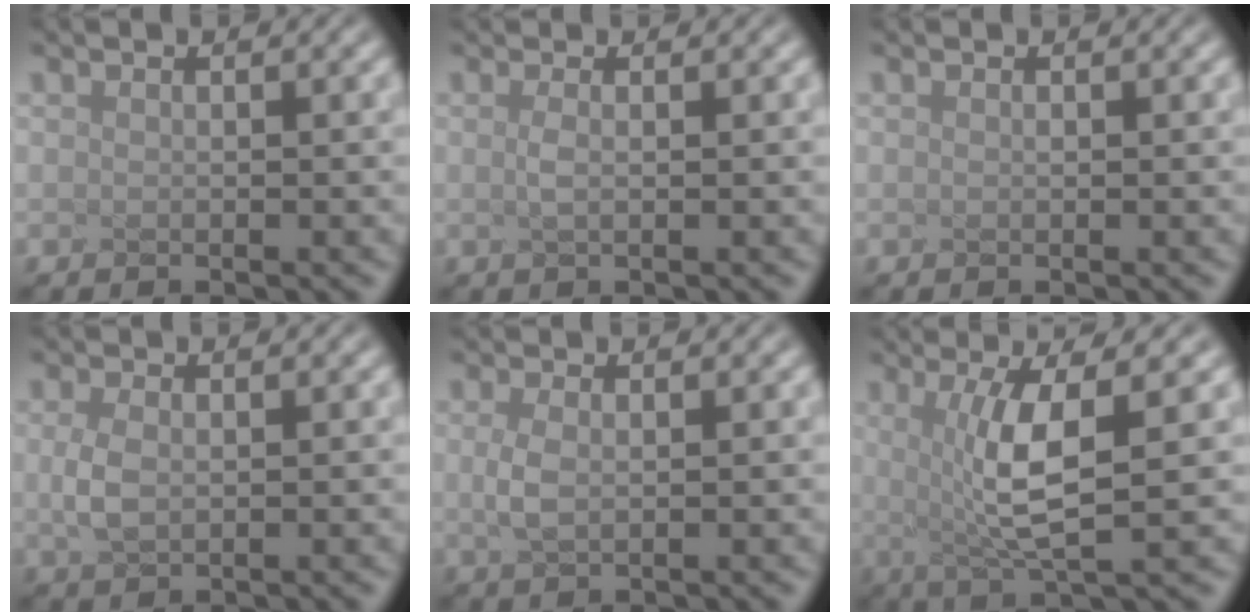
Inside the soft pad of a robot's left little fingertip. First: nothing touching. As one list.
[{"total": 0.9, "force": [-0.7, -0.5, 0.2], "torque": [-0.033, -0.007, 0.009]}, {"total": 0.6, "force": [-0.3, -0.4, -0.4], "torque": [-0.003, -0.009, 0.007]}, {"total": 1.1, "force": [-1.0, -0.5, 0.3], "torque": [-0.046, -0.007, 0.026]}, {"total": 1.1, "force": [-0.9, -0.6, 0.3], "torque": [-0.036, -0.006, 0.025]}, {"total": 4.4, "force": [-0.6, -0.2, 4.4], "torque": [-0.115, -0.009, 0.034]}]